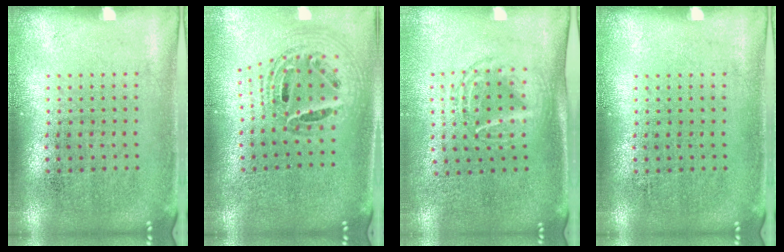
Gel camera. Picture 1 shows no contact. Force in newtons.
{"total": 1.3, "press": 1.2, "slide": 0.5}
{"total": 1.7, "press": 1.4, "slide": 1.0}
{"total": 0.0}